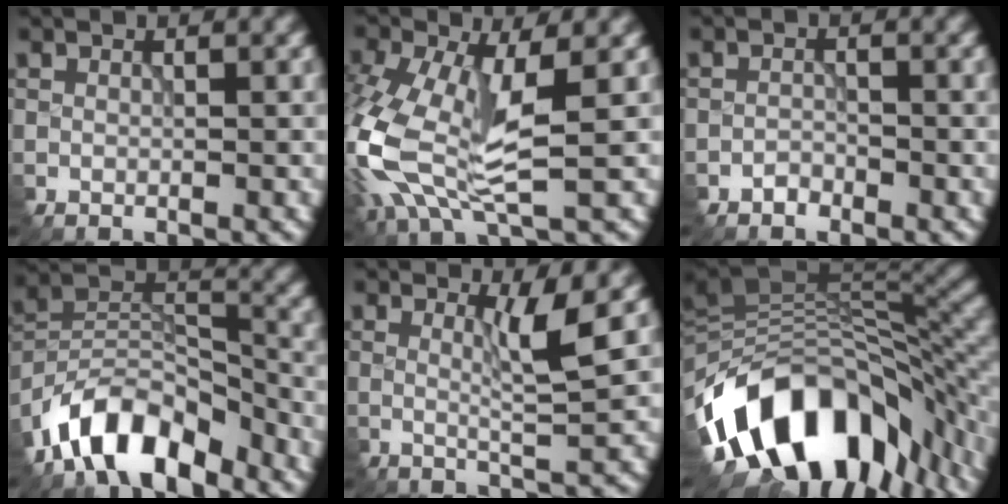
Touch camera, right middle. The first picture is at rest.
{"total": 10.0, "force": [-0.7, 4.8, 8.8], "torque": [-0.218, -0.015, -0.014]}
{"total": 1.1, "force": [-1.0, 0.5, 0.0], "torque": [-0.002, 0.003, -0.019]}
{"total": 9.4, "force": [-7.0, 4.1, 4.7], "torque": [-0.073, 0.009, -0.140]}
{"total": 2.8, "force": [0.8, 0.1, 2.7], "torque": [-0.051, -0.006, 0.015]}
{"total": 15.2, "force": [-5.8, 8.8, 10.9], "torque": [-0.189, 0.008, -0.084]}